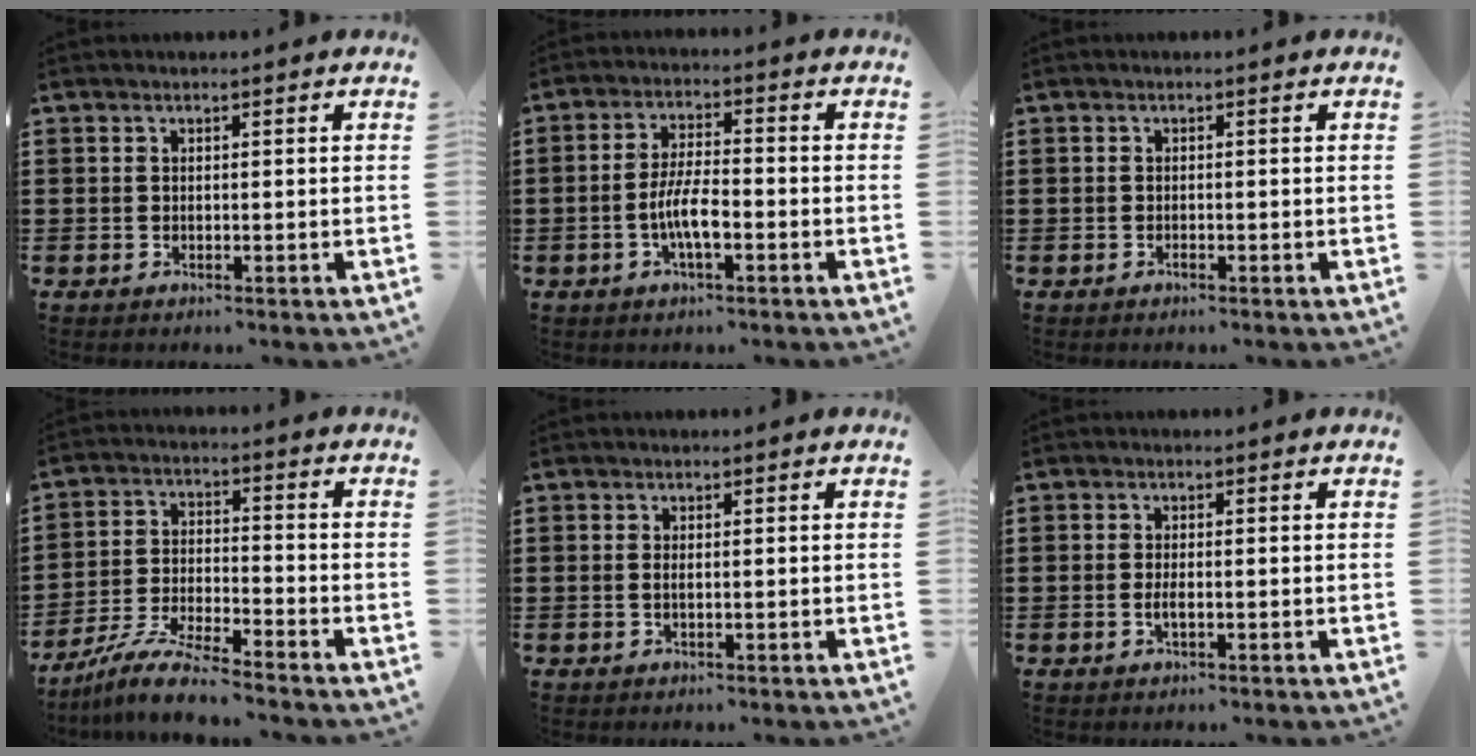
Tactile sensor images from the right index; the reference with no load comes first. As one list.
[{"total": 6.2, "force": [-1.9, 1.8, 5.6], "torque": [-0.123, -0.003, -0.041]}, {"total": 0.6, "force": [-0.5, 0.2, 0.3], "torque": [-0.007, -0.002, -0.009]}, {"total": 7.6, "force": [-7.1, 0.2, 2.8], "torque": [-0.065, 0.001, -0.140]}, {"total": 0.7, "force": [0.0, -0.1, 0.7], "torque": [-0.014, -0.006, 0.002]}, {"total": 1.5, "force": [-0.4, 0.3, 1.4], "torque": [-0.033, -0.004, -0.009]}]